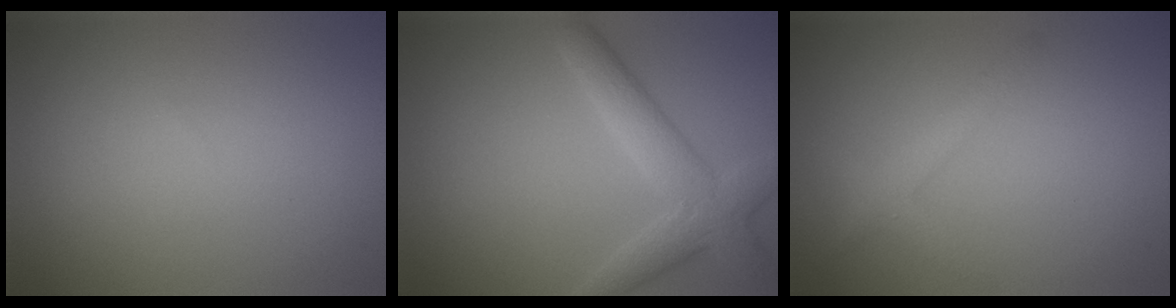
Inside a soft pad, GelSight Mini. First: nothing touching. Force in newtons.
{"total": 4.3, "press": 4.3, "slide": 0.3}
{"total": 2.2, "press": 2.2, "slide": 0.0}